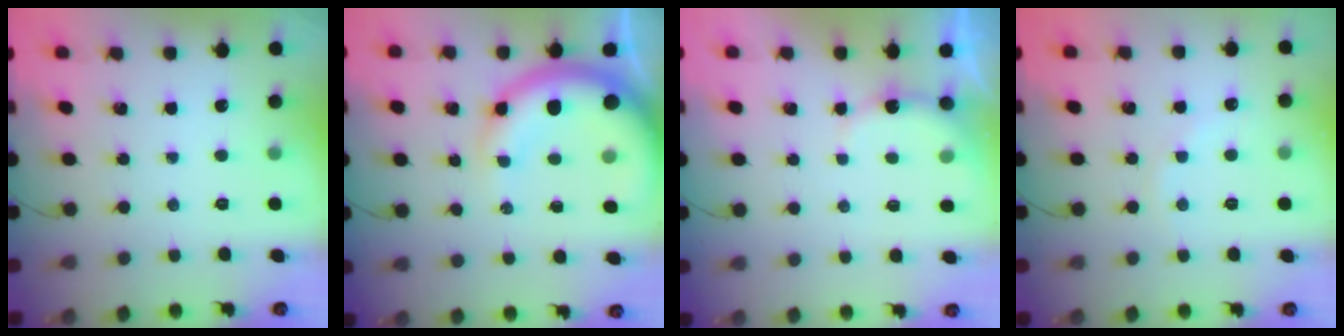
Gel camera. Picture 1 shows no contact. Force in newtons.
{"total": 12.8, "press": 12.5, "slide": 2.7}
{"total": 5.7, "press": 5.7, "slide": 1.0}
{"total": 4.0, "press": 3.8, "slide": 1.4}